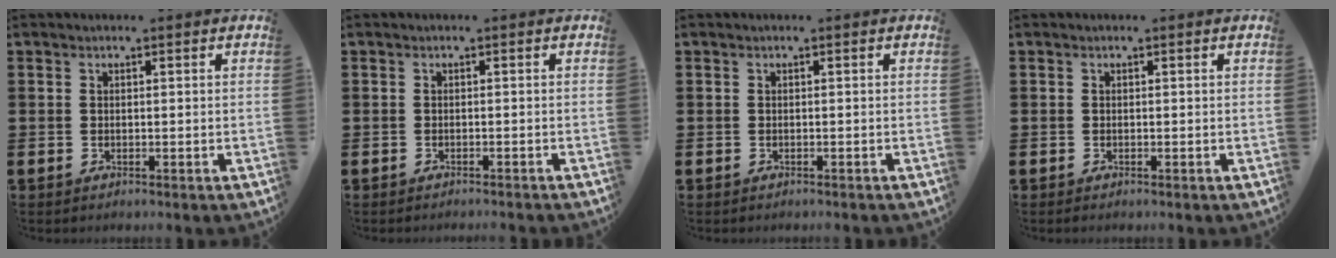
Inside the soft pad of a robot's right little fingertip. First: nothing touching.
{"total": 0.6, "force": [-0.5, -0.2, 0.0], "torque": [0.002, -0.001, -0.012]}
{"total": 0.0}
{"total": 0.0}